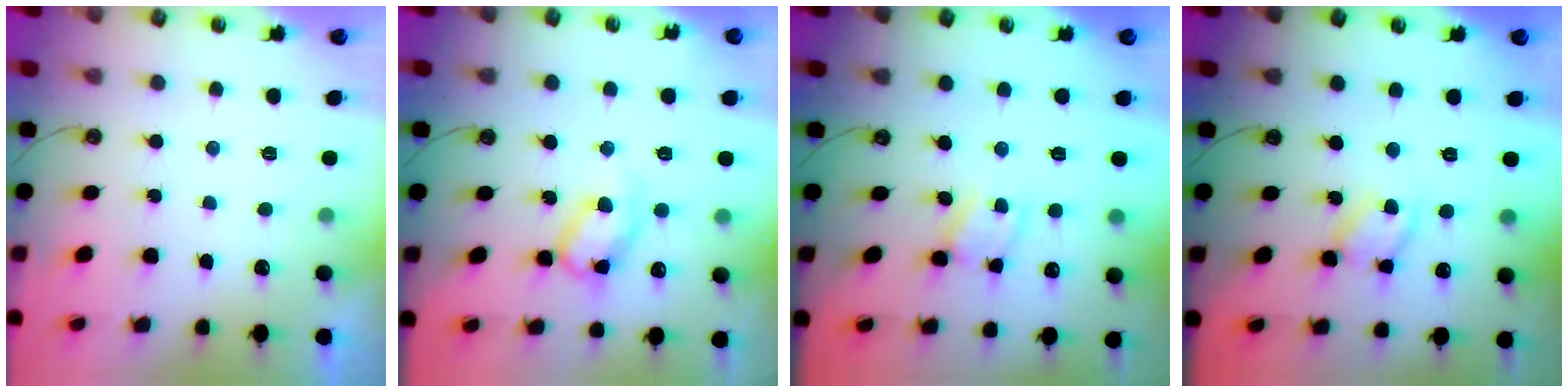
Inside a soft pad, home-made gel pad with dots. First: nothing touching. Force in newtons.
{"total": 12.5, "press": 12.5, "slide": 0.8}
{"total": 4.0, "press": 4.0, "slide": 0.2}
{"total": 9.7, "press": 9.7, "slide": 0.6}